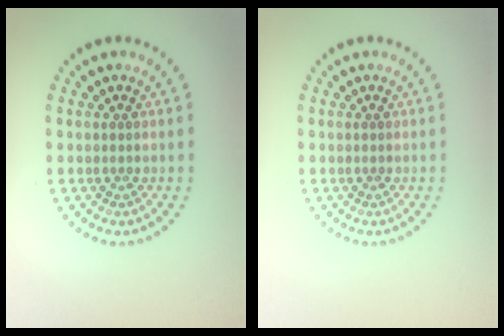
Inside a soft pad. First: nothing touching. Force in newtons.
{"total": 0.0}